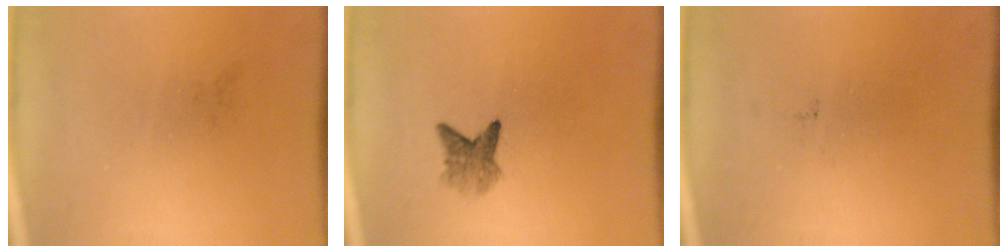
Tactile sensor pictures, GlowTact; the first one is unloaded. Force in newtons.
{"total": 2.6}
{"total": 0.0}